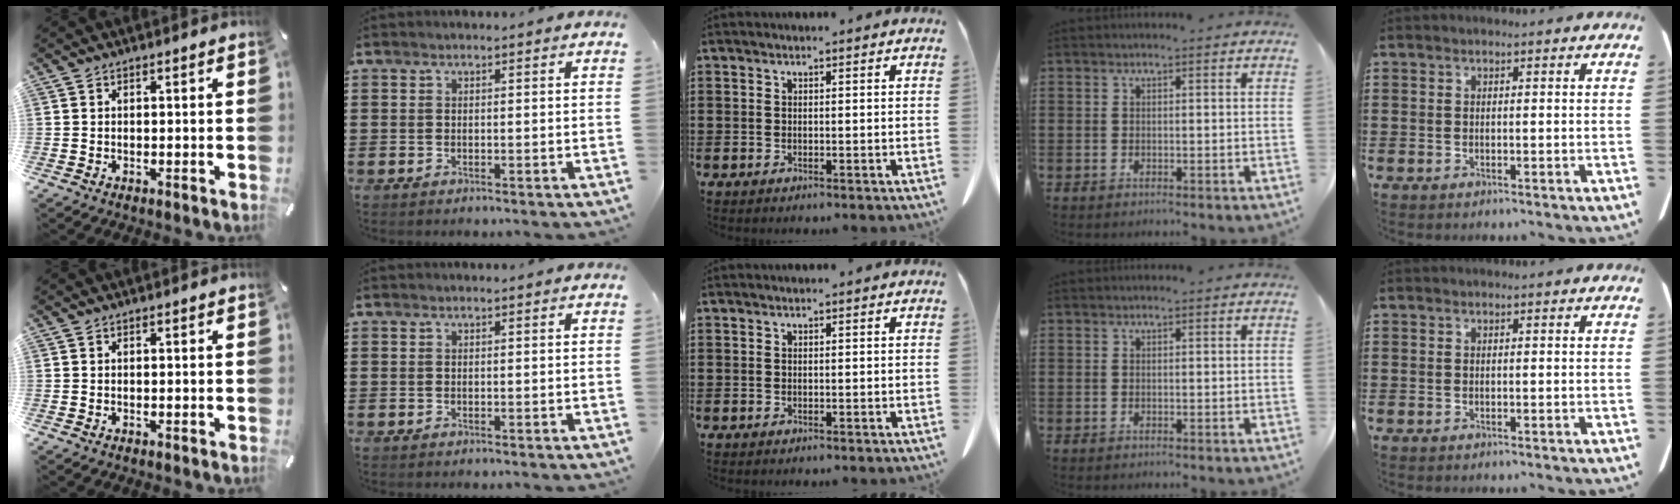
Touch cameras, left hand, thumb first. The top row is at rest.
{}